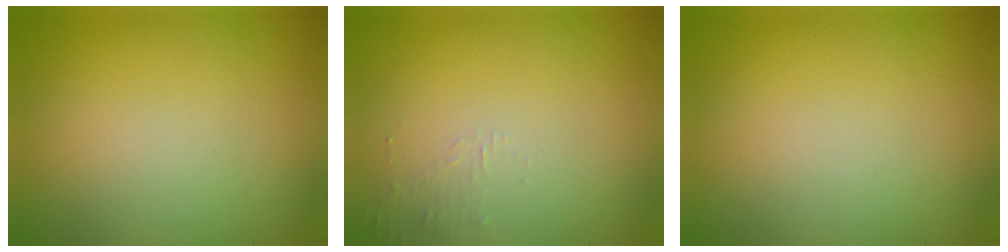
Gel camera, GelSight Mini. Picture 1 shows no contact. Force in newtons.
{"total": 0.9, "press": 0.9, "slide": 0.1}
{"total": 0.0}